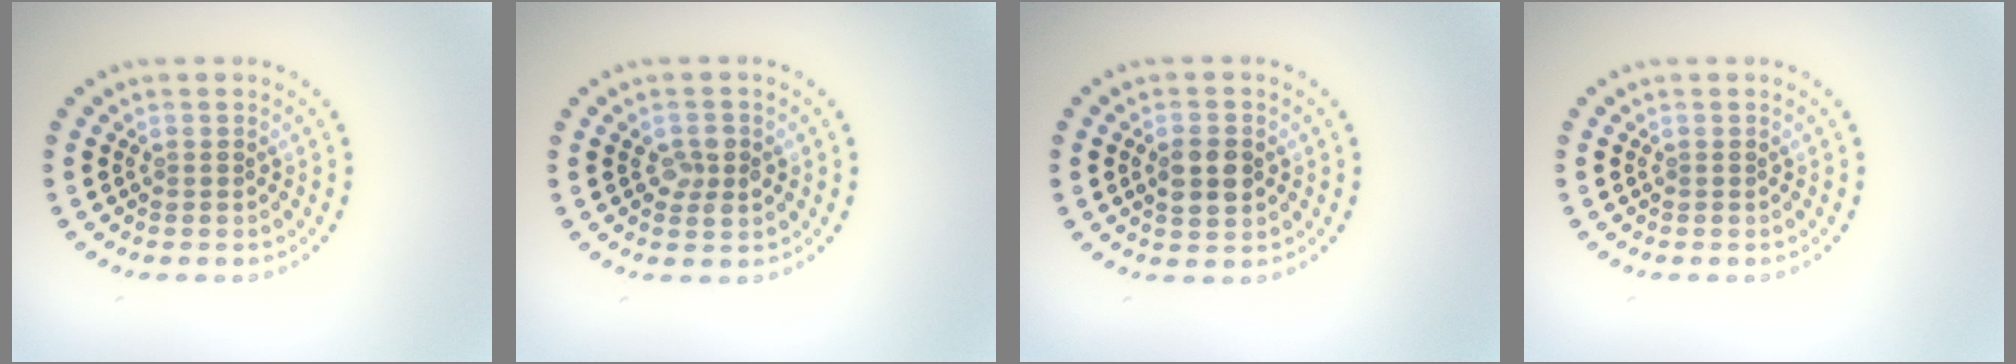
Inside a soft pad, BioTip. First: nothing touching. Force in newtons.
{"total": 2.1, "press": 2.1, "slide": 0.2}
{"total": 2.6, "press": 2.6, "slide": 0.0}
{"total": 0.0}